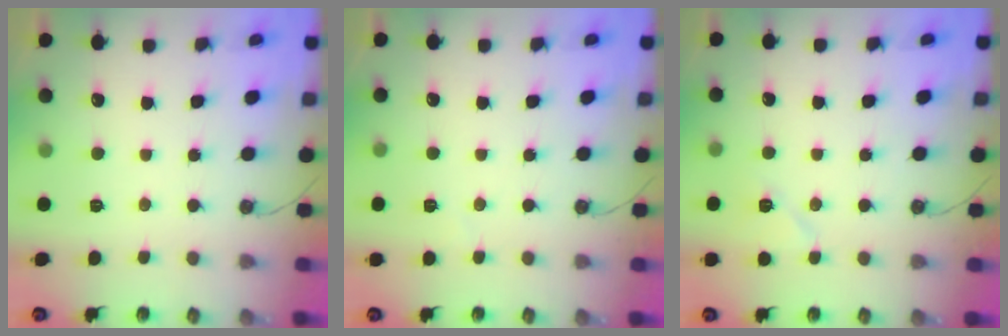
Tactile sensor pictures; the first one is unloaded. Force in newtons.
{"total": 2.8, "press": 2.7, "slide": 0.8}
{"total": 6.7, "press": 6.5, "slide": 1.8}